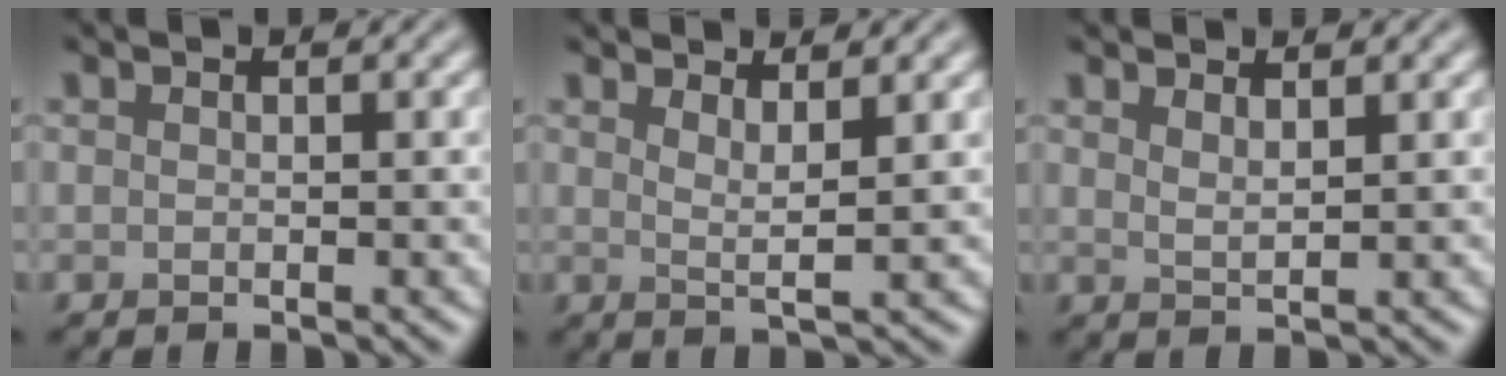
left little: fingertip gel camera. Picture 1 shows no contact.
{"total": 2.5, "force": [1.5, 0.5, 1.9], "torque": [-0.026, -0.006, 0.023]}
{"total": 1.6, "force": [1.3, 0.3, 0.8], "torque": [-0.016, -0.001, 0.023]}